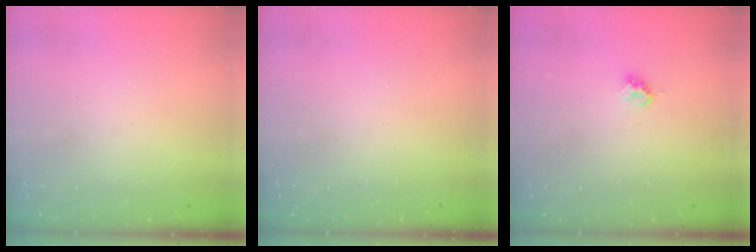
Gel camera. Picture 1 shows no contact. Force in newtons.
{"total": 0.0}
{"total": 3.1, "press": 3.1, "slide": 0.4}